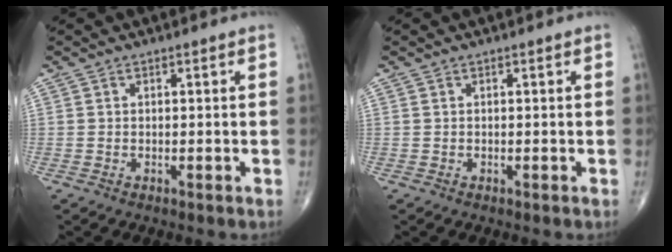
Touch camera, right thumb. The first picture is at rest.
{"total": 0.0}